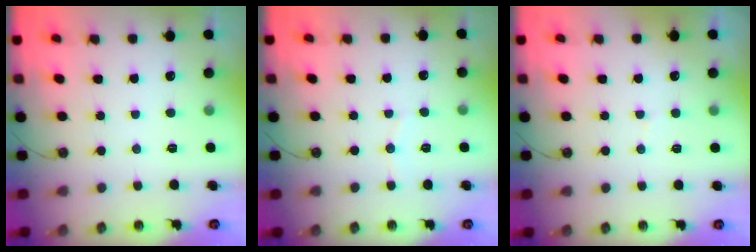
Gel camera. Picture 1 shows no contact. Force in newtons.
{"total": 3.1, "press": 3.1, "slide": 0.2}
{"total": 4.6, "press": 4.6, "slide": 0.4}